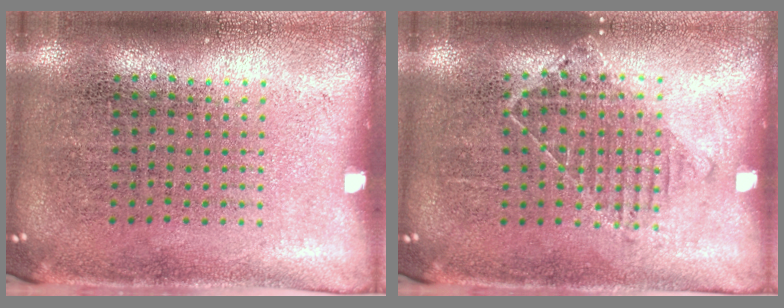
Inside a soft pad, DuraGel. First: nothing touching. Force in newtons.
{"total": 1.1, "press": 0.9, "slide": 0.6}